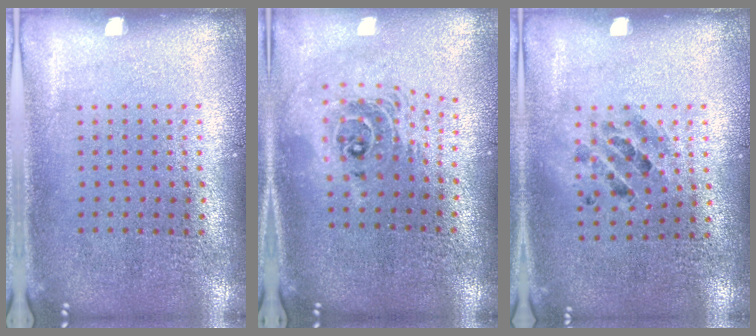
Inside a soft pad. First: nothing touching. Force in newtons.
{"total": 2.0, "press": 1.6, "slide": 1.3}
{"total": 0.9, "press": 0.9, "slide": 0.3}